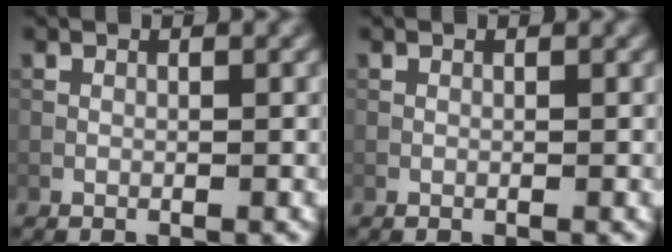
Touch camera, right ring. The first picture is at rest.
{"total": 0.0}